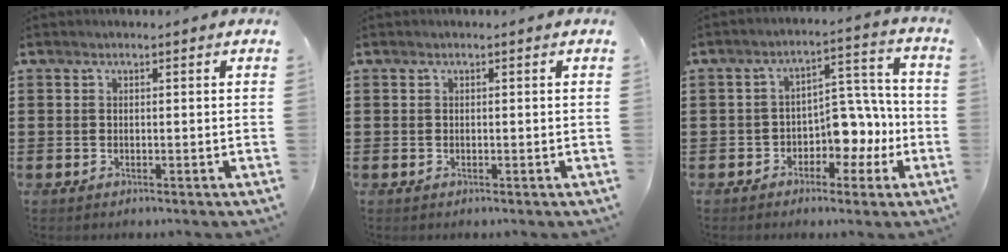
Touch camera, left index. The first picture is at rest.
{"total": 0.0}
{"total": 7.2, "force": [-2.3, 4.9, 4.7], "torque": [-0.080, 0.013, -0.044]}